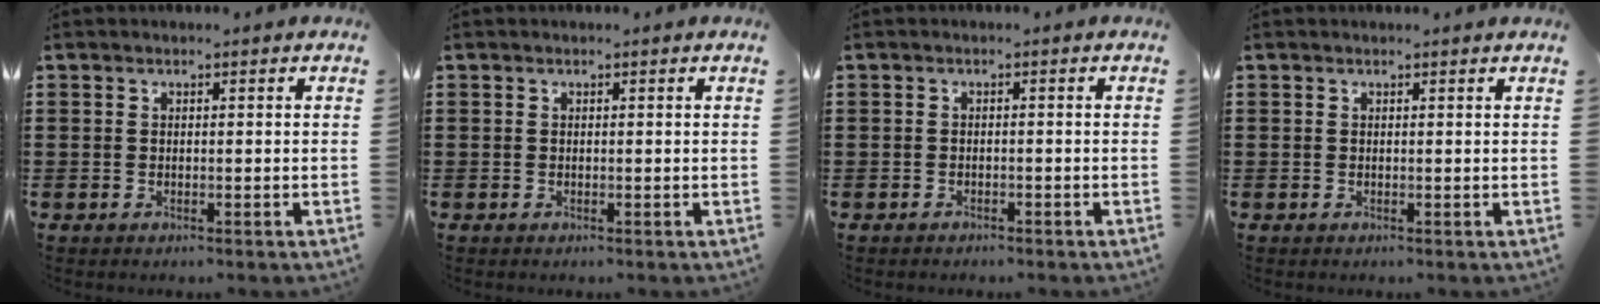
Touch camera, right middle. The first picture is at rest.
{"total": 0.0}
{"total": 0.7, "force": [-0.7, 0.2, 0.1], "torque": [-0.003, 0.000, -0.015]}
{"total": 0.0}